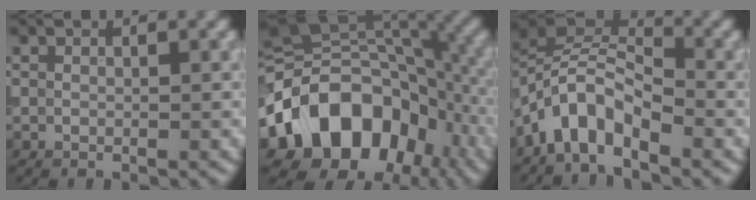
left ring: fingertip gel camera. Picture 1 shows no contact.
{"total": 15.4, "force": [-5.5, 11.3, 8.9], "torque": [-0.149, 0.001, -0.105]}
{"total": 5.5, "force": [-3.3, 2.5, 3.6], "torque": [-0.056, 0.008, -0.075]}